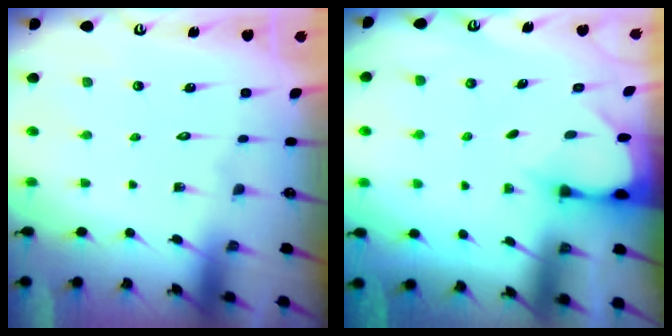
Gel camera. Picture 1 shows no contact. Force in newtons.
{"total": 2.0, "press": 2.0, "slide": 0.1}